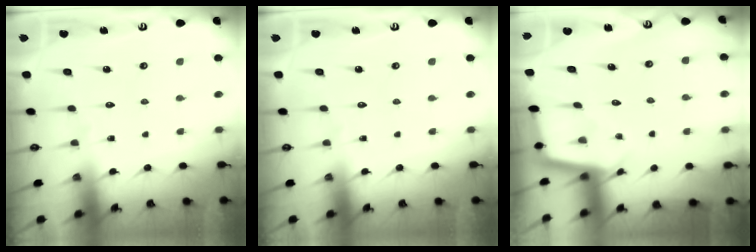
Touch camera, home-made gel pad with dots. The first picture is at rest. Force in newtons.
{"total": 0.0}
{"total": 2.5, "press": 2.5, "slide": 0.2}